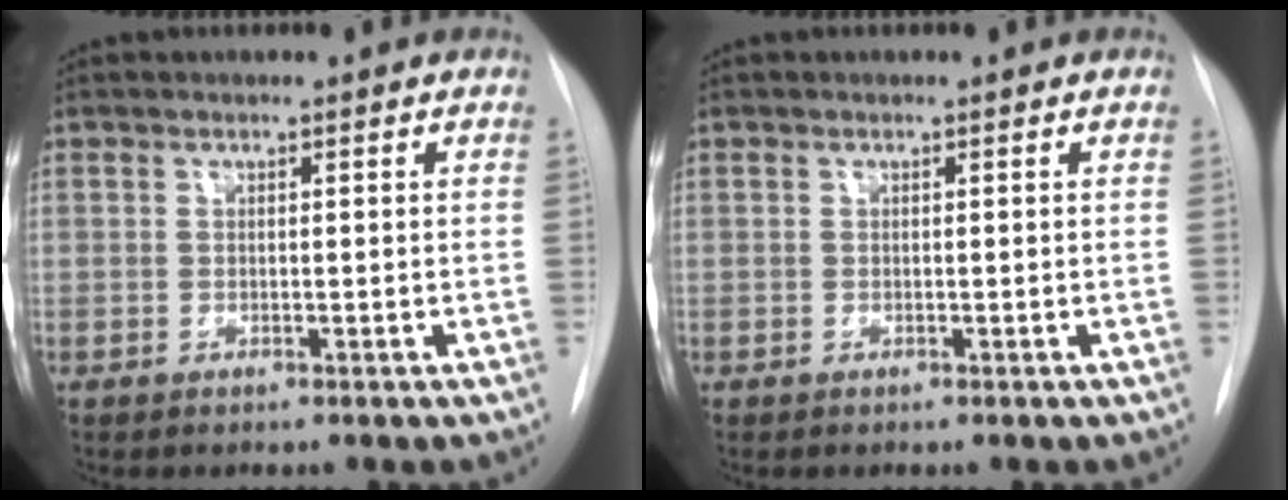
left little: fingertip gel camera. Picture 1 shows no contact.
{"total": 0.0}